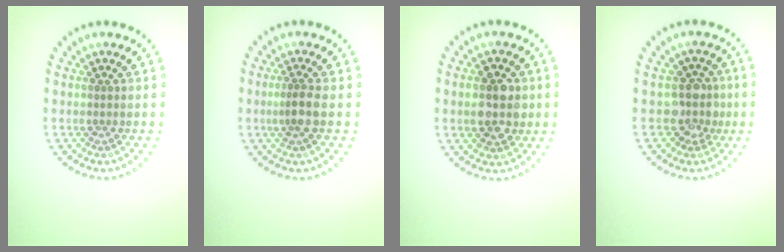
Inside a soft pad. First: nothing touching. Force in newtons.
{"total": 2.2, "press": 1.7, "slide": 1.3}
{"total": 4.0, "press": 4.0, "slide": 0.2}
{"total": 2.8, "press": 2.2, "slide": 1.8}